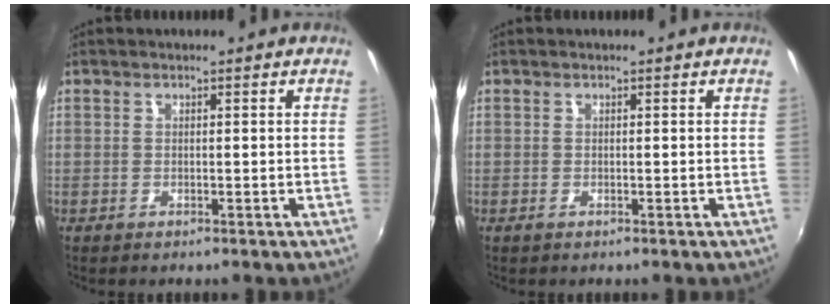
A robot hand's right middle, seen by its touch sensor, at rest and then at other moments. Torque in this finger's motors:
{"motor_torque": [-0.12, -0.33, 0.01, 0.01]}